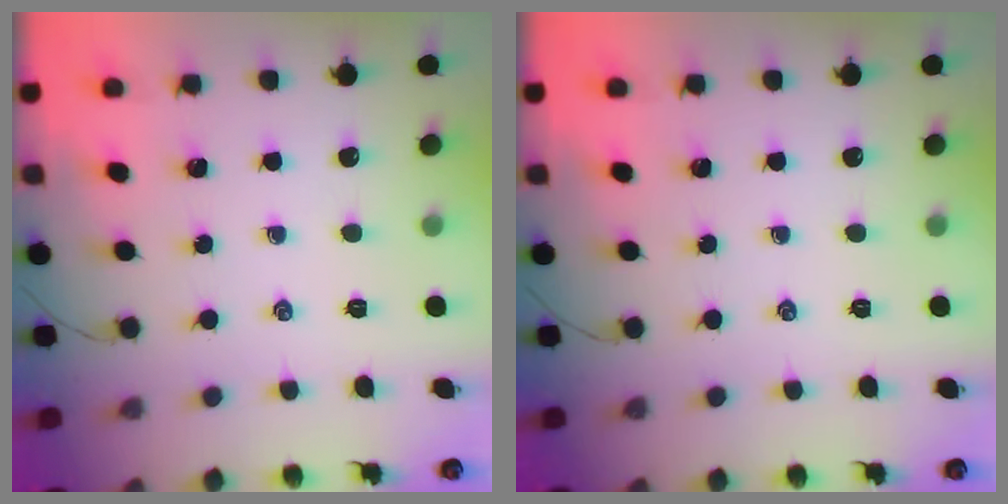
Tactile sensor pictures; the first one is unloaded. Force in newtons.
{"total": 0.0}